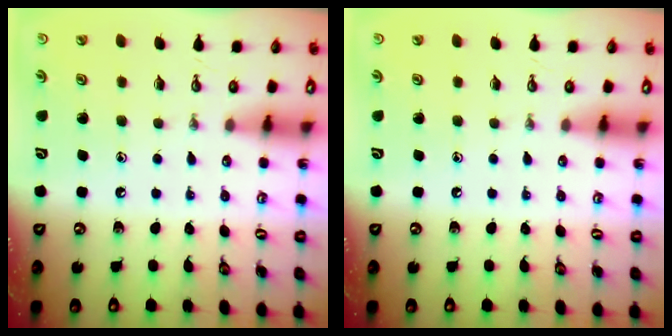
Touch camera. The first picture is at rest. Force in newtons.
{"total": 0.0}